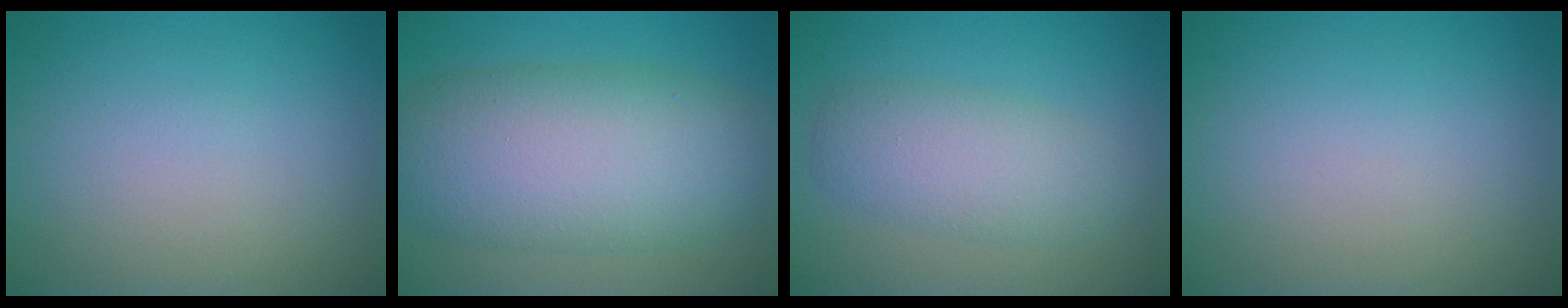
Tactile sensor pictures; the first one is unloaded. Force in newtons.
{"total": 11.2, "press": 11.2, "slide": 0.4}
{"total": 4.3, "press": 4.3, "slide": 0.2}
{"total": 0.0}